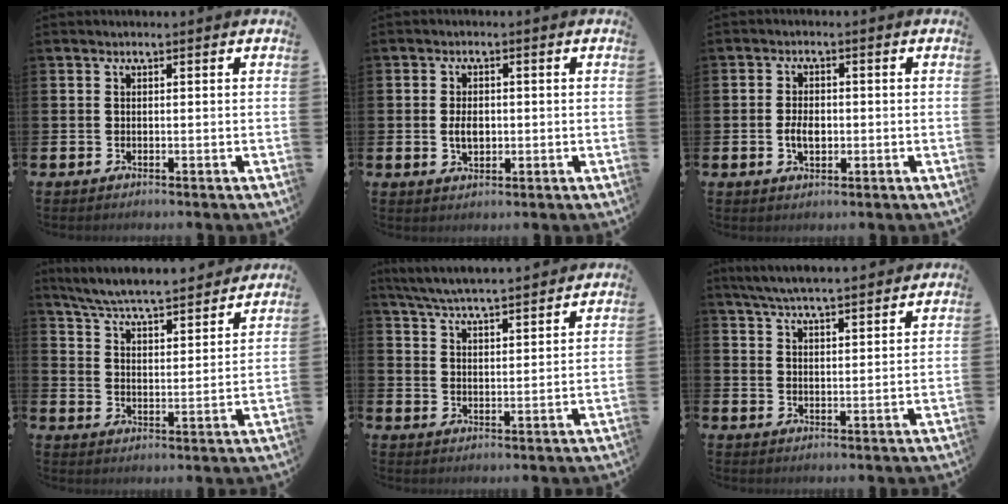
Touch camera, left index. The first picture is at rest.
{"total": 3.1, "force": [-0.1, 2.0, 2.3], "torque": [-0.023, -0.003, -0.007]}
{"total": 3.2, "force": [-0.4, 2.0, 2.4], "torque": [-0.032, 0.000, -0.011]}
{"total": 6.7, "force": [6.5, 0.2, 1.7], "torque": [-0.064, -0.052, 0.112]}
{"total": 6.0, "force": [5.9, 0.0, 1.2], "torque": [-0.042, -0.037, 0.105]}
{"total": 5.7, "force": [5.6, 0.0, 1.3], "torque": [-0.042, -0.030, 0.100]}